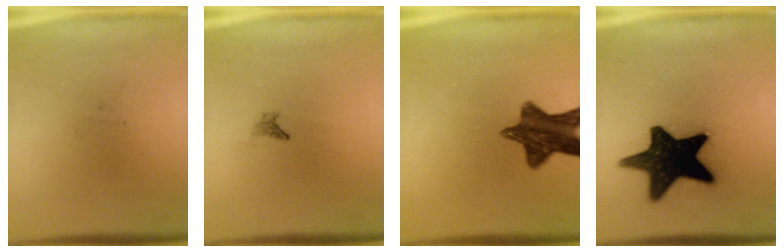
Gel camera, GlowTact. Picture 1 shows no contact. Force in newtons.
{"total": 0.8}
{"total": 11.6}
{"total": 18.5}